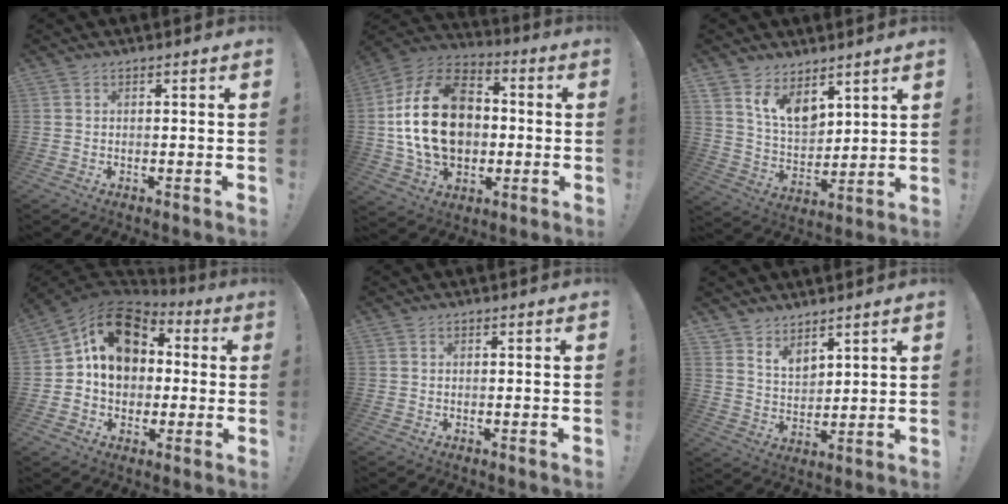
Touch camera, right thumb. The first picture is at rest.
{"total": 24.1, "force": [0.3, 17.0, 17.1], "torque": [-0.307, 0.026, 0.018]}
{"total": 10.6, "force": [7.0, 6.3, 4.8], "torque": [-0.091, -0.047, 0.138]}
{"total": 17.3, "force": [3.5, 13.4, 10.4], "torque": [-0.151, 0.008, 0.065]}
{"total": 0.0}
{"total": 5.9, "force": [5.2, 2.7, 0.3], "torque": [-0.019, -0.044, 0.101]}